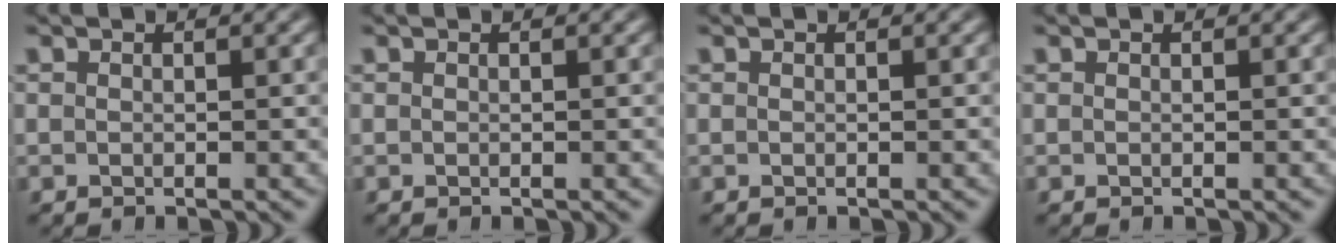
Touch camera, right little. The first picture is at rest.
{"total": 0.0}
{"total": 0.0}
{"total": 0.0}